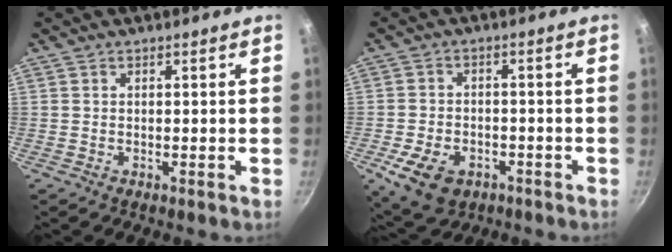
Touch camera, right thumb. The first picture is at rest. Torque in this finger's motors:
{"motor_torque": [0.12, 0.52, 0.78, -0.21, 0.05]}